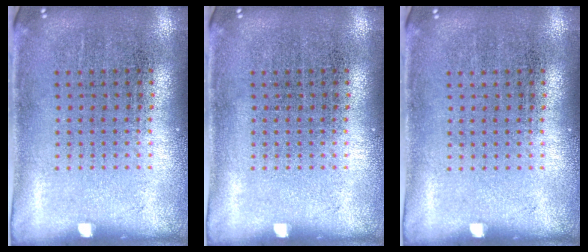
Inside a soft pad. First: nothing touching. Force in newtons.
{"total": 0.0}
{"total": 0.0}